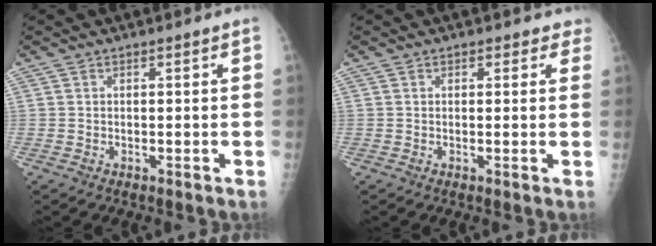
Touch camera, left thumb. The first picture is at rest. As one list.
[{"total": 2.3, "force": [1.6, 1.5, 0.7], "torque": [0.022, -0.002, 0.010]}]